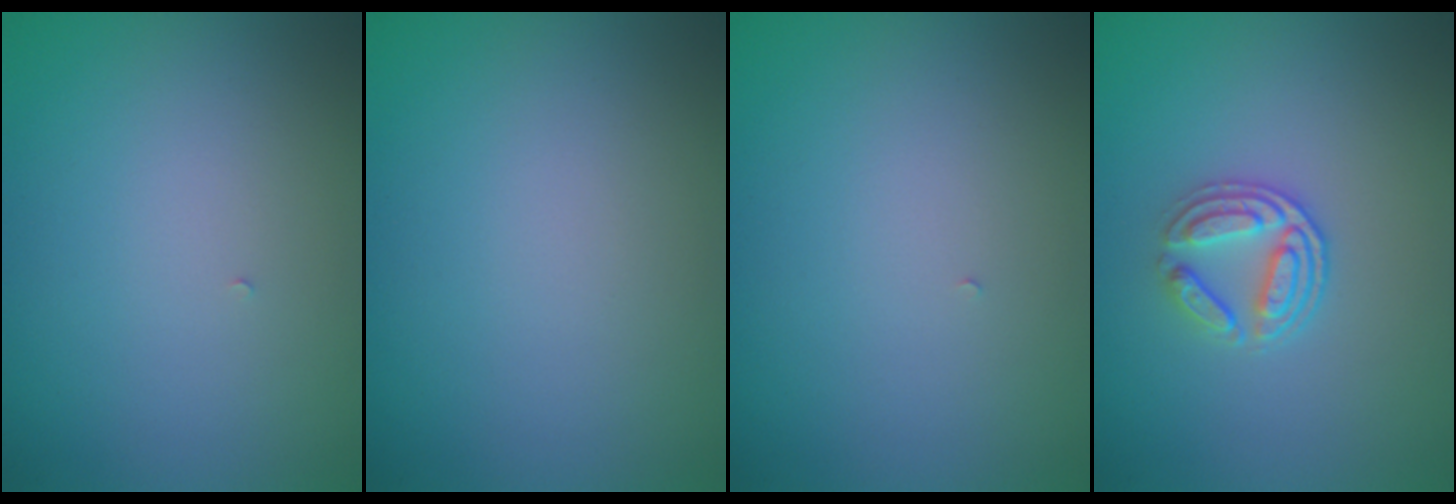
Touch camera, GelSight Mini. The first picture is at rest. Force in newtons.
{"total": 0.0}
{"total": 0.0}
{"total": 2.9, "press": 2.5, "slide": 1.6}